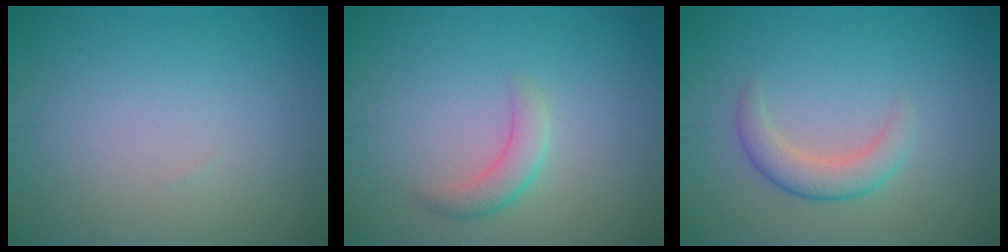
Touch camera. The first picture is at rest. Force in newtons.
{"total": 2.1, "press": 2.1, "slide": 0.2}
{"total": 2.8, "press": 2.8, "slide": 0.2}